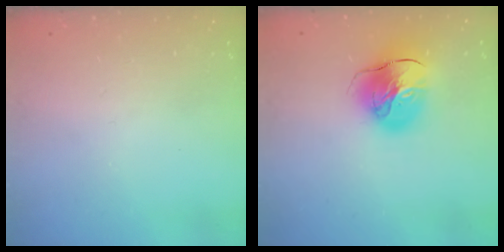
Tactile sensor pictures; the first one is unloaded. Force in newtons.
{"total": 14.1, "press": 14.0, "slide": 2.0}